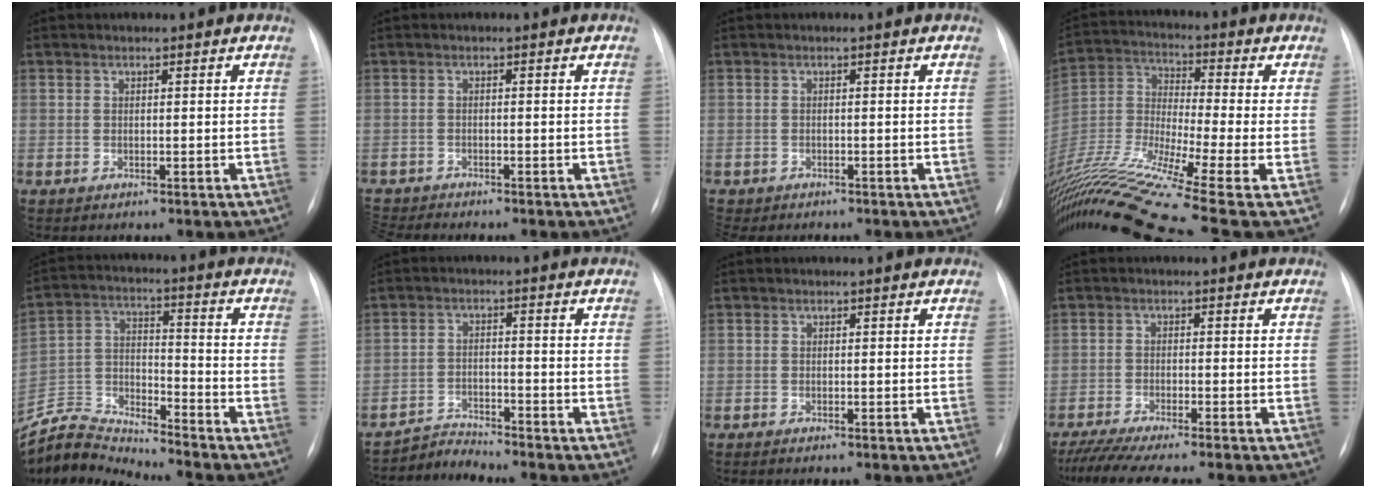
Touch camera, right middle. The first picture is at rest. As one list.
[{"total": 2.8, "force": [-2.7, -0.3, -0.4], "torque": [0.008, -0.016, -0.050]}, {"total": 2.9, "force": [-2.4, 1.5, 0.7], "torque": [-0.010, -0.002, -0.033]}, {"total": 19.5, "force": [-13.7, -1.1, 13.9], "torque": [-0.298, -0.023, -0.258]}, {"total": 10.8, "force": [-10.7, -1.1, -0.5], "torque": [0.003, 0.032, -0.207]}, {"total": 3.8, "force": [-3.5, -0.8, -1.2], "torque": [0.024, -0.014, -0.062]}, {"total": 0.6, "force": [-0.5, 0.0, 0.3], "torque": [-0.004, -0.002, -0.006]}, {"total": 9.2, "force": [-7.9, -0.4, 4.7], "torque": [-0.062, -0.024, -0.126]}]